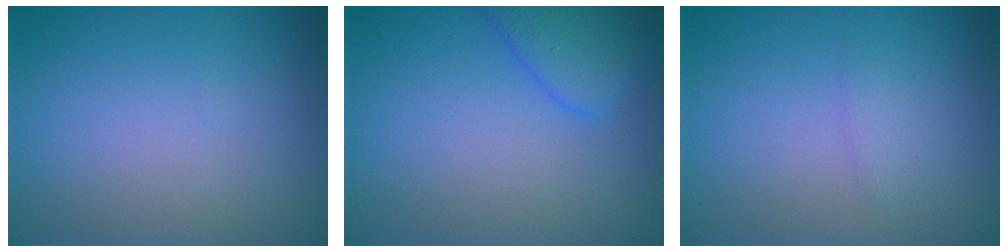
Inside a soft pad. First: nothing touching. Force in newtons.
{"total": 3.4, "press": 3.4, "slide": 0.2}
{"total": 1.0, "press": 1.0, "slide": 0.1}